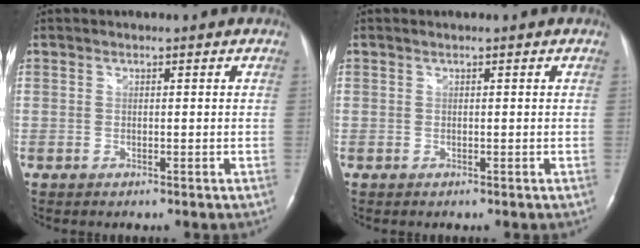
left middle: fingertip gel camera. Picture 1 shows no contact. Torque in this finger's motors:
{"motor_torque": [0.11, -0.10, -0.07, 0.01]}